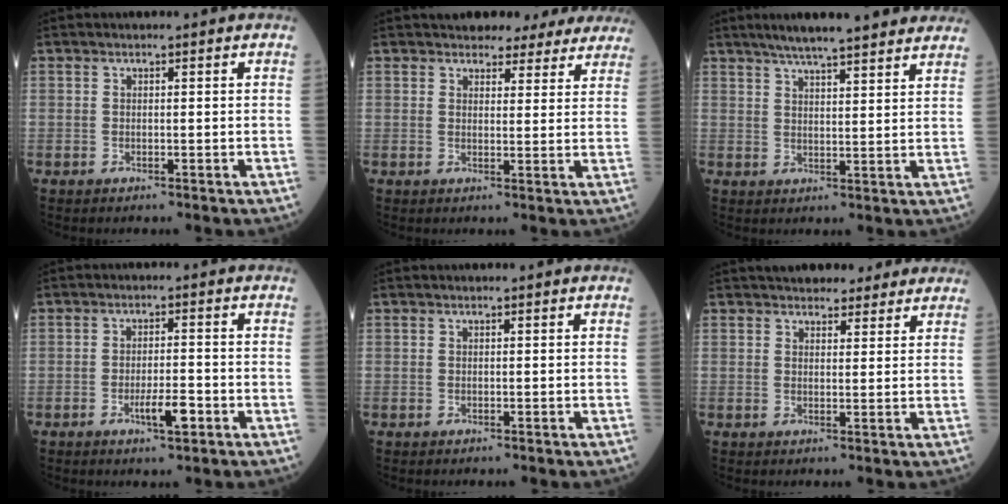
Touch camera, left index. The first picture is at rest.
{"total": 9.9, "force": [9.0, 3.6, 2.1], "torque": [-0.001, 0.008, 0.088]}
{"total": 14.2, "force": [12.1, 1.4, 7.4], "torque": [-0.107, 0.025, 0.158]}
{"total": 4.2, "force": [-2.0, 0.8, 3.7], "torque": [-0.067, 0.000, -0.031]}
{"total": 0.0}
{"total": 8.3, "force": [7.2, 3.1, 2.7], "torque": [-0.025, 0.018, 0.092]}